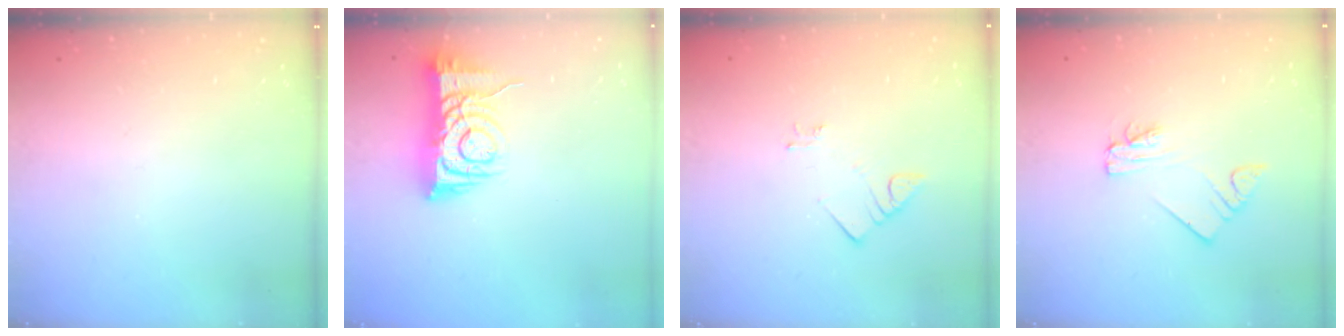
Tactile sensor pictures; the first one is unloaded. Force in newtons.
{"total": 9.1, "press": 9.0, "slide": 1.2}
{"total": 2.8, "press": 2.8, "slide": 0.3}
{"total": 1.9, "press": 1.9, "slide": 0.2}